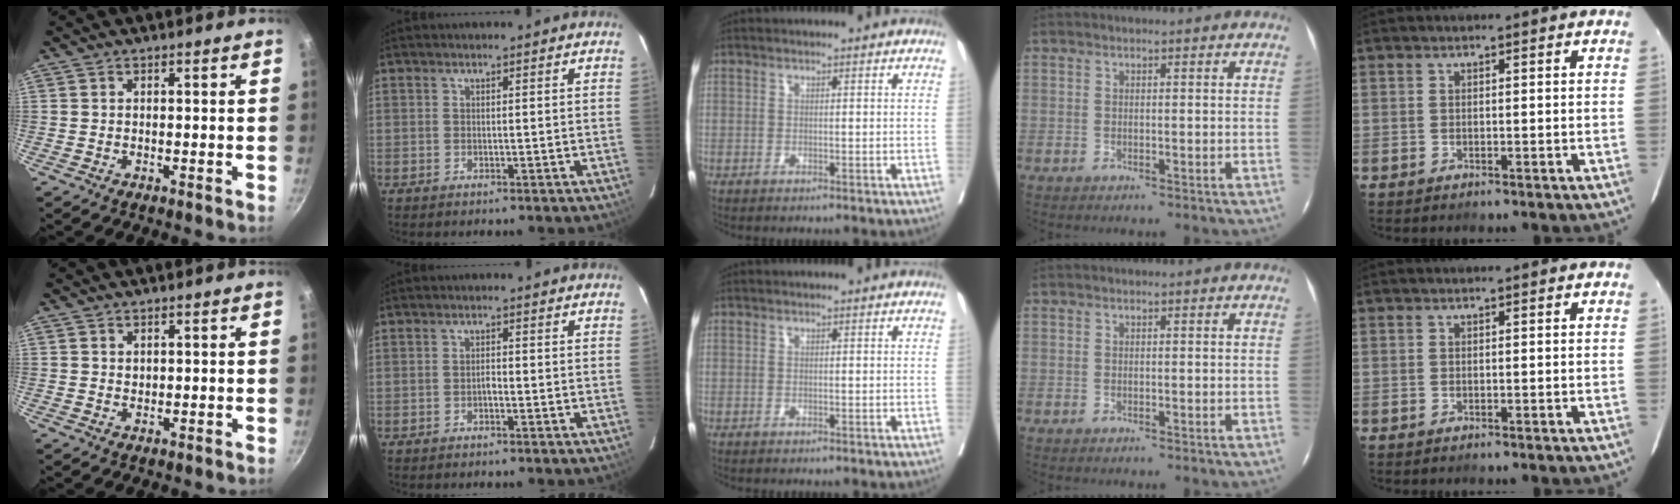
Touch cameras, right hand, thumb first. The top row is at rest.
{"thumb": {"total": 0.8, "force": [0.5, 0.6, 0.3], "torque": [0.001, -0.004, 0.008]}, "index": {"total": 1.1, "force": [-0.5, 0.4, 0.9], "torque": [-0.017, 0.003, -0.009]}}